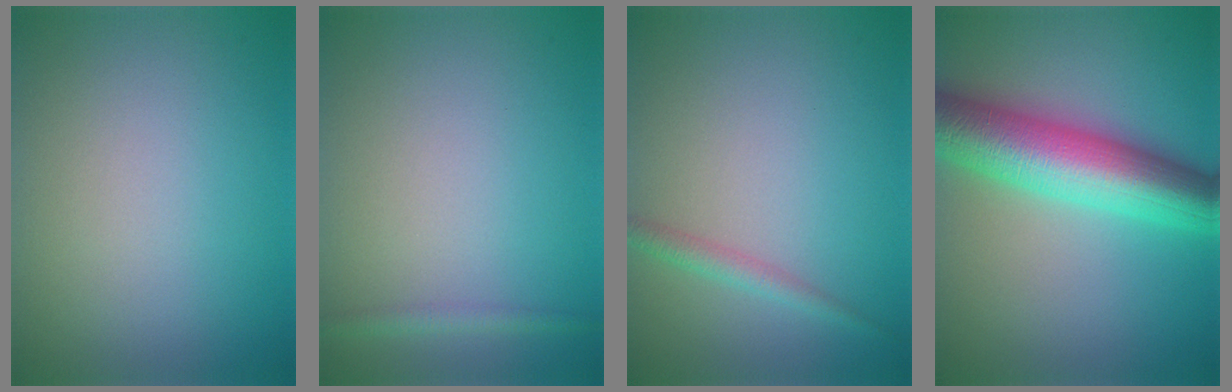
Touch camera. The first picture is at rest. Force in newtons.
{"total": 1.3, "press": 1.3, "slide": 0.1}
{"total": 1.6, "press": 1.6, "slide": 0.1}
{"total": 9.8, "press": 9.8, "slide": 0.2}